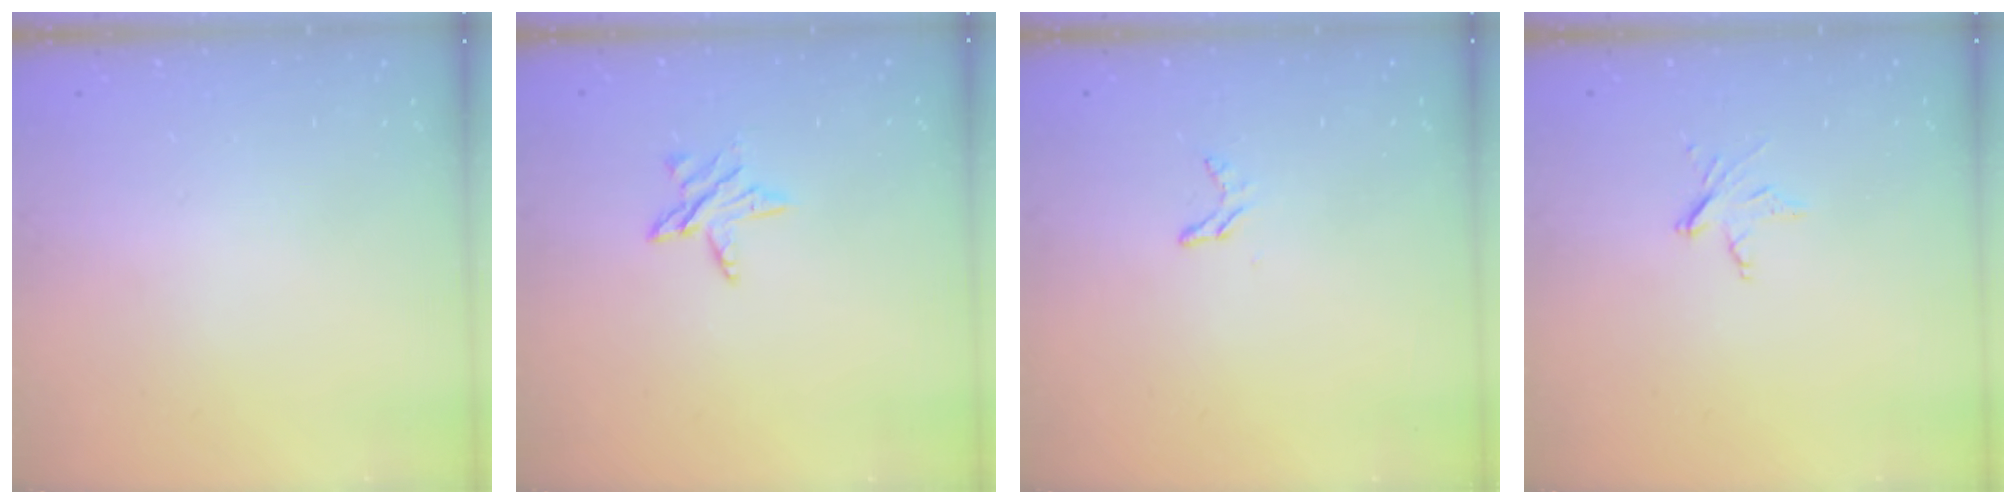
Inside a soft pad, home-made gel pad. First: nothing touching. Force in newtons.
{"total": 6.6, "press": 6.5, "slide": 0.6}
{"total": 3.8, "press": 3.8, "slide": 0.3}
{"total": 3.6, "press": 3.6, "slide": 0.3}